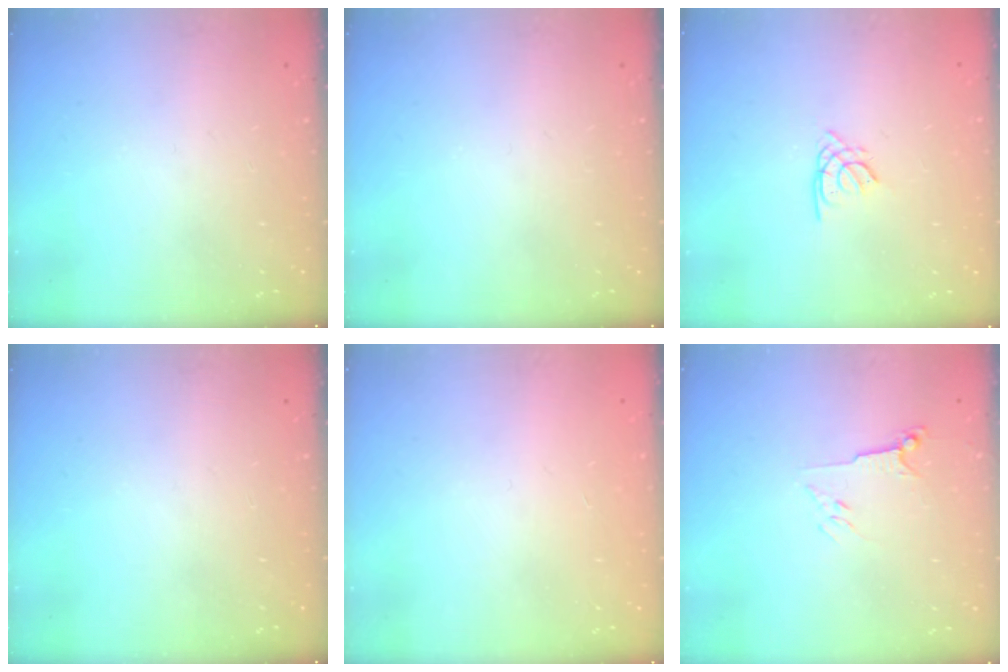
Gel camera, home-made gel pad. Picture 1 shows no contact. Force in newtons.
{"total": 0.0}
{"total": 1.4, "press": 1.4, "slide": 0.3}
{"total": 0.0}
{"total": 0.8, "press": 0.8, "slide": 0.2}
{"total": 3.5, "press": 3.5, "slide": 0.7}